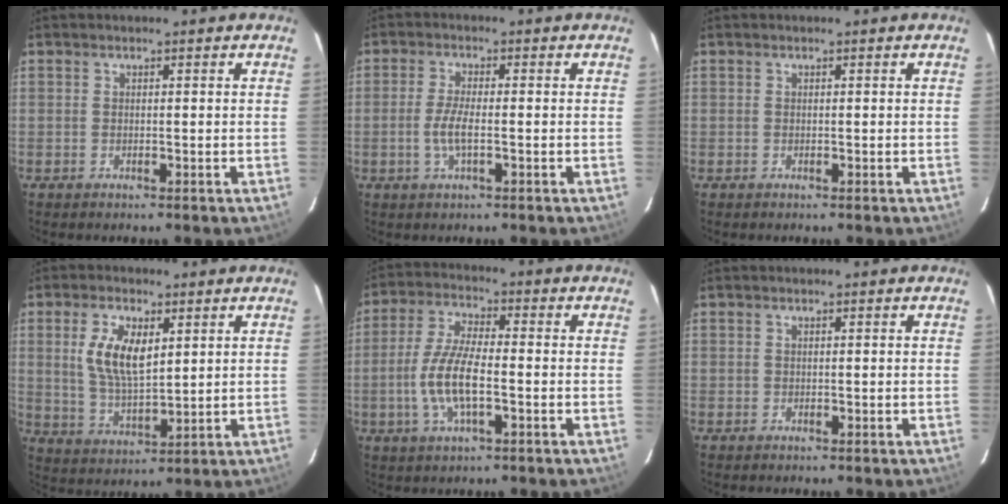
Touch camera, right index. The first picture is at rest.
{"total": 4.3, "force": [-1.1, 0.9, 4.1], "torque": [-0.083, -0.004, -0.022]}
{"total": 0.0}
{"total": 9.5, "force": [2.9, 4.3, 8.0], "torque": [-0.160, 0.002, 0.064]}
{"total": 9.9, "force": [-2.4, 3.1, 9.1], "torque": [-0.189, -0.001, -0.049]}
{"total": 0.0}